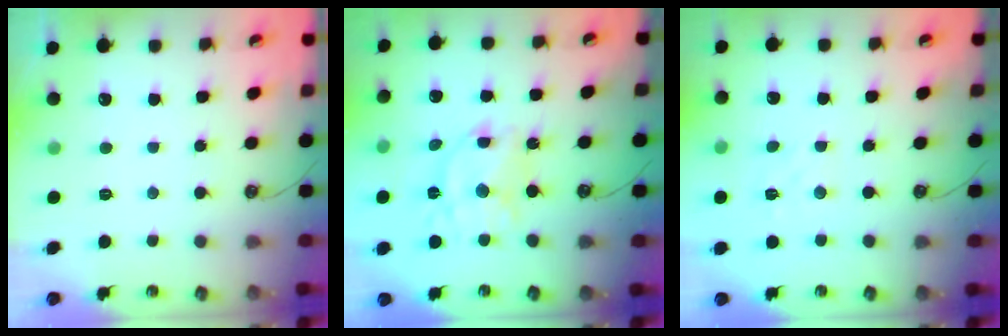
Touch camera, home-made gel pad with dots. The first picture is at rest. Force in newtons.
{"total": 15.6, "press": 15.6, "slide": 1.3}
{"total": 2.9, "press": 2.8, "slide": 0.5}